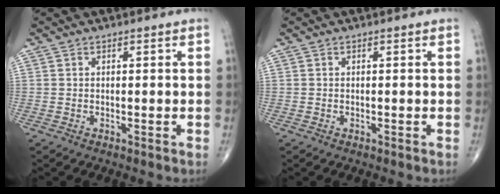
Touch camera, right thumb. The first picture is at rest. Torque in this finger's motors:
{"motor_torque": [-0.08, 0.00, -0.18, -0.17, -0.02]}